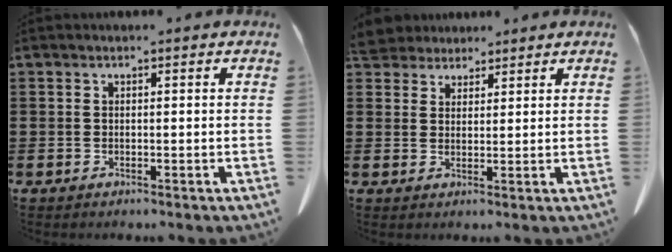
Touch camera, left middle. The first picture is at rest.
{"total": 3.6, "force": [3.4, 1.3, 0.1], "torque": [-0.016, -0.003, 0.065]}